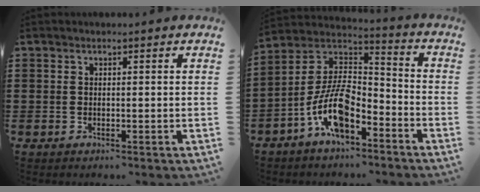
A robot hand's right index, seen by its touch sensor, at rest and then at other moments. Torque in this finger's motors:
{"motor_torque": [2.14, 0.00, 1.05, 0.21]}